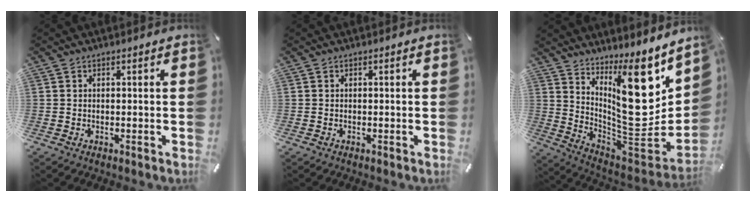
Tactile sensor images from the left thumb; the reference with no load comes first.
{"total": 0.0}
{"total": 23.2, "force": [8.8, 10.5, 18.7], "torque": [-0.261, -0.091, 0.151]}